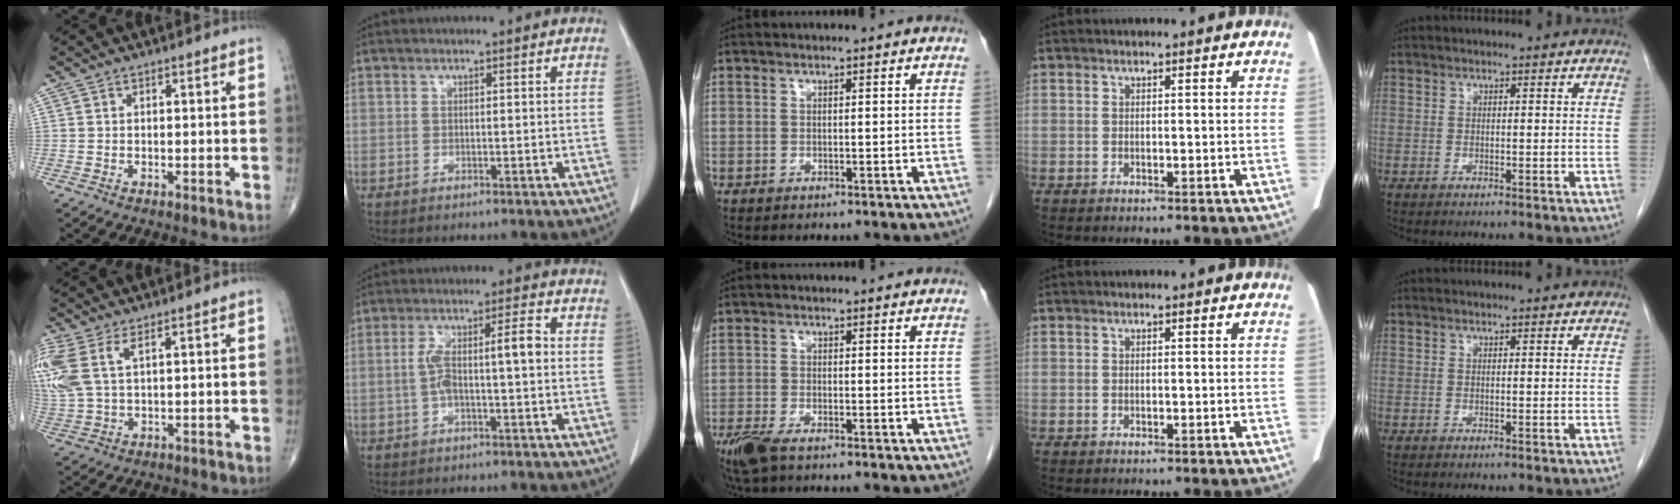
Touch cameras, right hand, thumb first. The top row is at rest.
{"thumb": {"total": 10.8, "force": [4.1, 5.2, 8.6], "torque": [-0.238, 0.005, 0.093]}, "index": {"total": 6.7, "force": [-0.4, 1.2, 6.6], "torque": [-0.131, 0.028, -0.005]}, "middle": {"total": 4.9, "force": [-3.6, 1.3, 3.2], "torque": [-0.069, -0.012, -0.065]}}